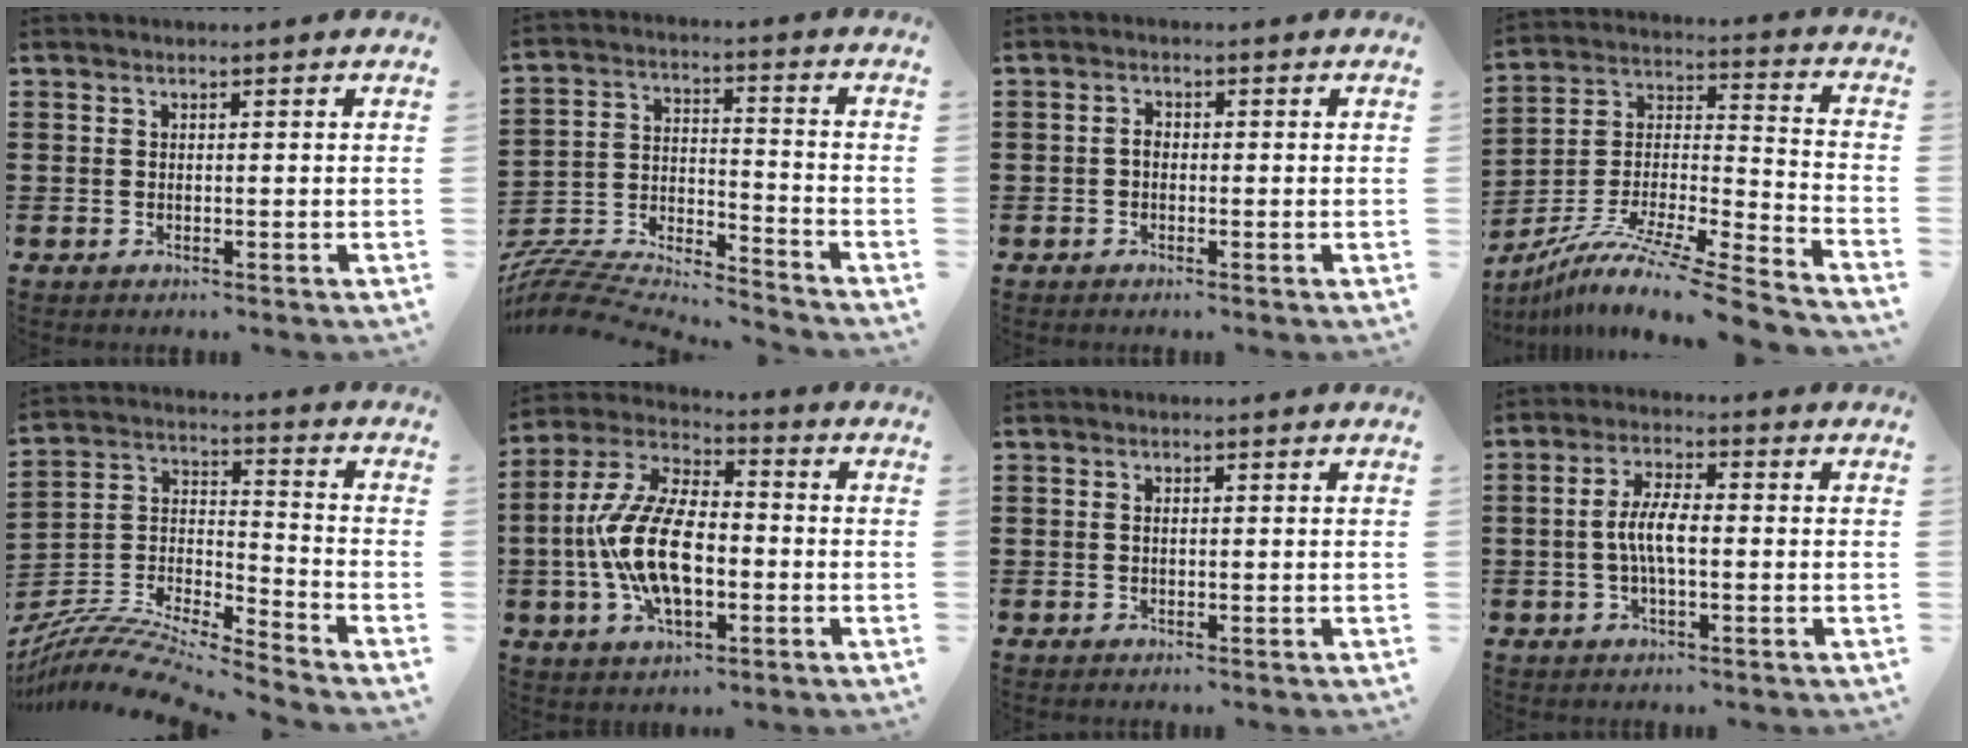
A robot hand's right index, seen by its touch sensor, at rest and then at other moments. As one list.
[{"total": 6.9, "force": [-6.8, 0.8, 0.9], "torque": [-0.033, -0.008, -0.143]}, {"total": 1.6, "force": [-0.4, 1.0, 1.2], "torque": [-0.024, 0.003, -0.008]}, {"total": 11.0, "force": [-9.0, 0.5, 6.3], "torque": [-0.106, 0.007, -0.173]}, {"total": 9.3, "force": [-8.8, 0.9, 2.7], "torque": [-0.061, 0.008, -0.180]}, {"total": 13.2, "force": [-2.2, 6.6, 11.2], "torque": [-0.259, -0.001, -0.047]}, {"total": 0.7, "force": [0.1, 0.4, 0.6], "torque": [-0.014, 0.001, 0.001]}, {"total": 5.6, "force": [-0.6, 1.8, 5.2], "torque": [-0.107, 0.001, -0.016]}]